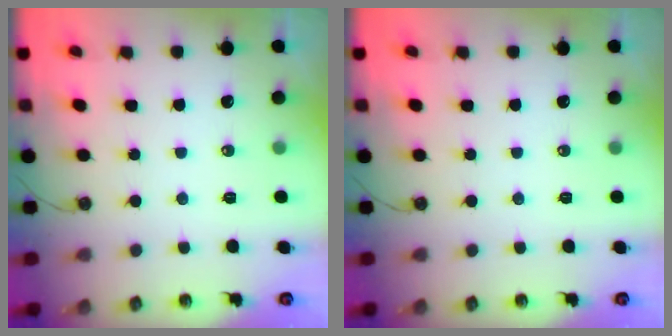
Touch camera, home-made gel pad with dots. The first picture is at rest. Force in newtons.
{"total": 0.0}